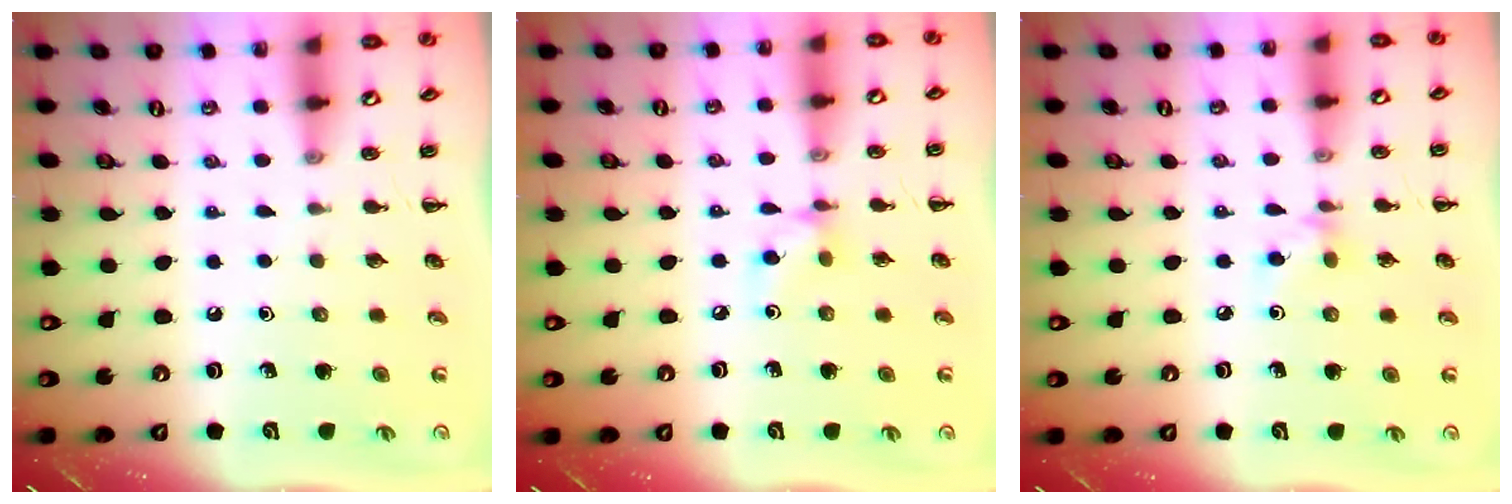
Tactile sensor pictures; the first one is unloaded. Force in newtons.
{"total": 5.7, "press": 5.6, "slide": 0.5}
{"total": 4.7, "press": 4.4, "slide": 1.5}